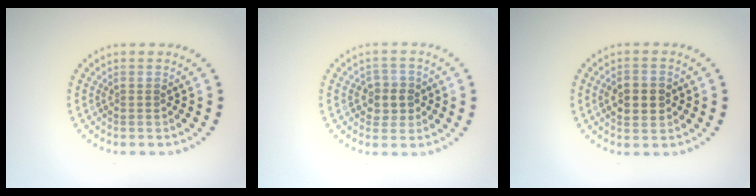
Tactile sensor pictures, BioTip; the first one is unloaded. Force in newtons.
{"total": 2.6, "press": 2.4, "slide": 0.9}
{"total": 4.0, "press": 4.0, "slide": 0.2}